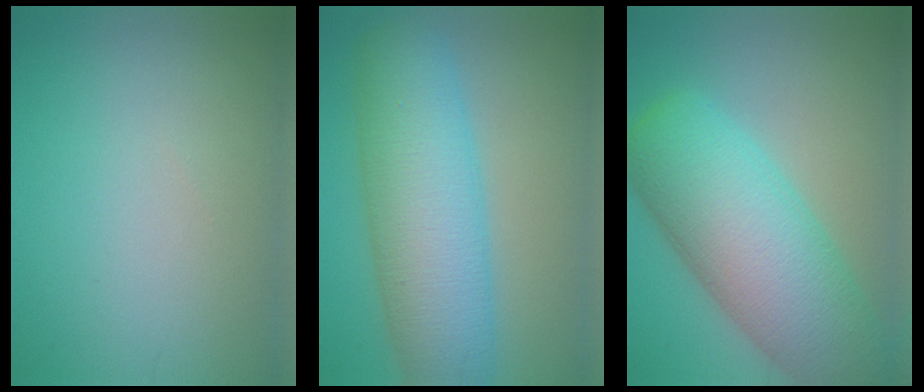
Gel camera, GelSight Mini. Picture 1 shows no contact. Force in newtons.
{"total": 10.1, "press": 10.1, "slide": 0.3}
{"total": 12.2, "press": 12.2, "slide": 0.6}